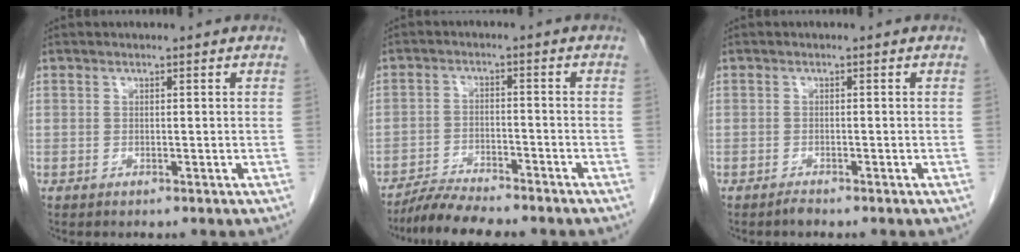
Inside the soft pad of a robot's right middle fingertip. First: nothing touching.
{"total": 7.1, "force": [-6.4, 0.6, 3.0], "torque": [-0.050, -0.016, -0.108]}
{"total": 0.8, "force": [-0.7, 0.0, 0.2], "torque": [-0.006, -0.001, -0.011]}